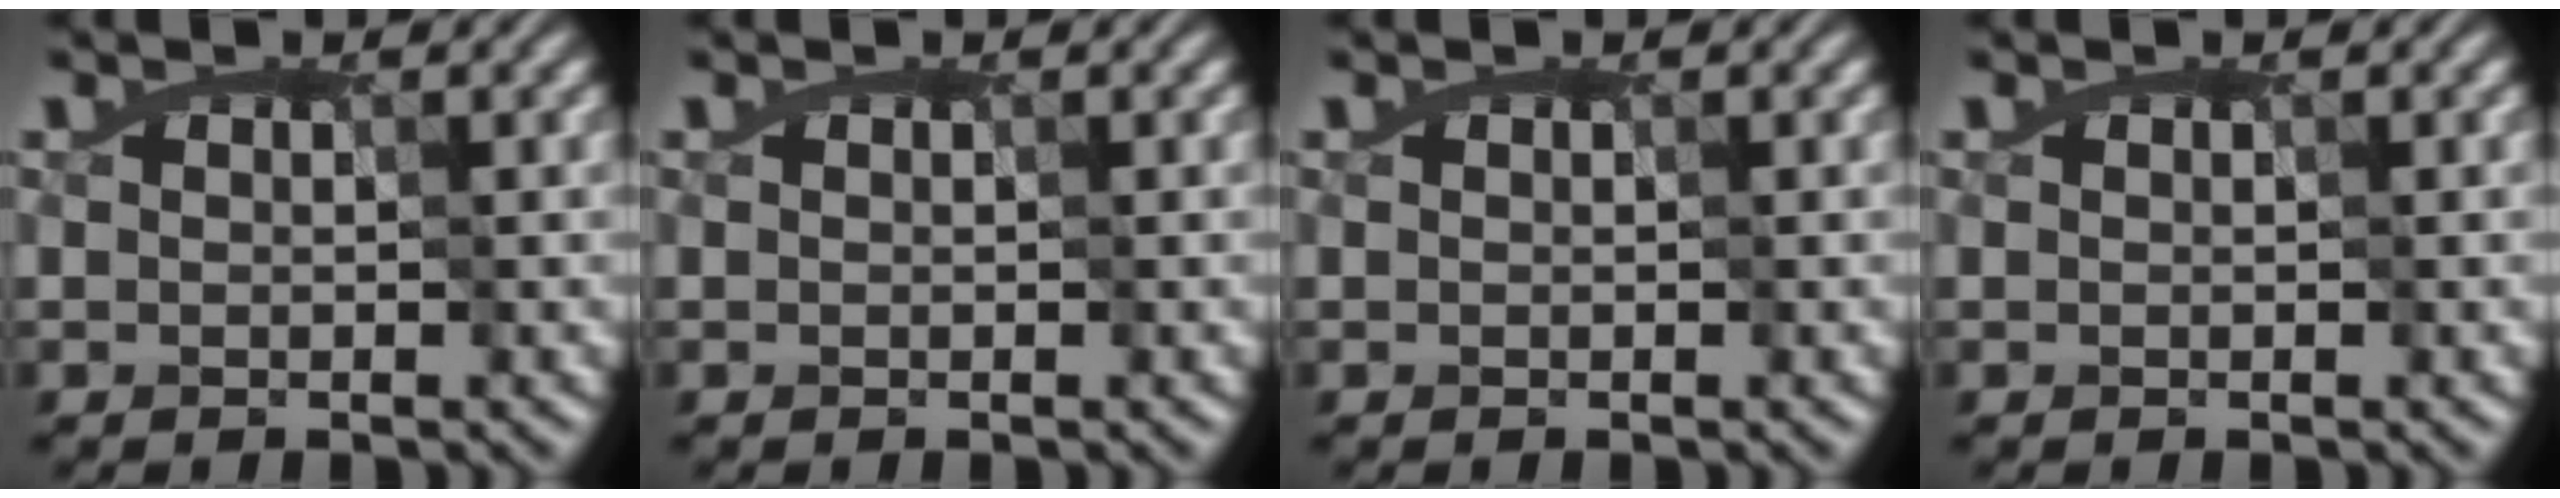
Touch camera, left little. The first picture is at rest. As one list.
[{"total": 0.0}, {"total": 0.0}, {"total": 0.0}]